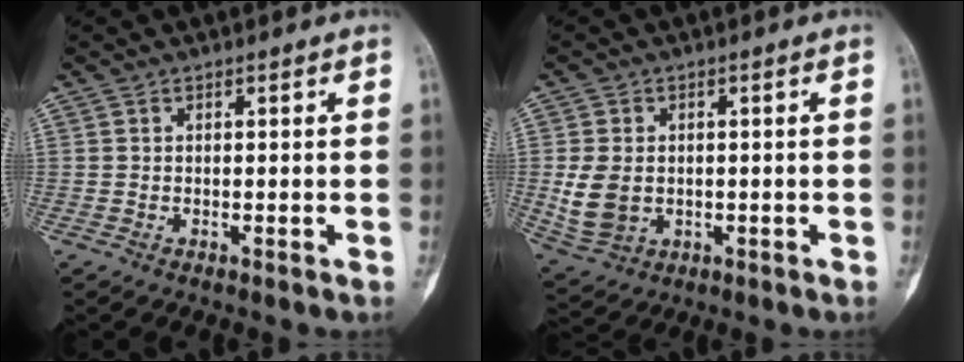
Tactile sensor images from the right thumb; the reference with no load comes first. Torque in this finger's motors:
{"motor_torque": [-0.05, 0.71, 0.14, 0.27, 0.02]}